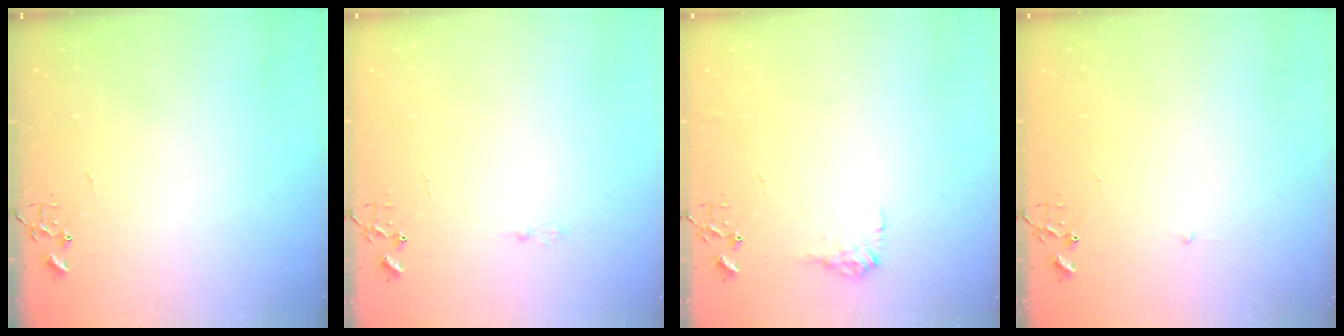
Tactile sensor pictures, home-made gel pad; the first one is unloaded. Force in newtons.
{"total": 2.5, "press": 2.5, "slide": 0.3}
{"total": 8.9, "press": 8.9, "slide": 0.3}
{"total": 2.3, "press": 2.3, "slide": 0.3}